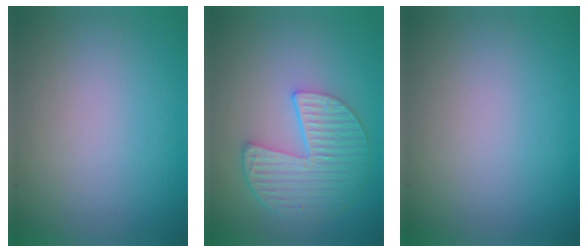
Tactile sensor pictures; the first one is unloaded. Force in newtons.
{"total": 5.7, "press": 4.4, "slide": 3.7}
{"total": 0.0}